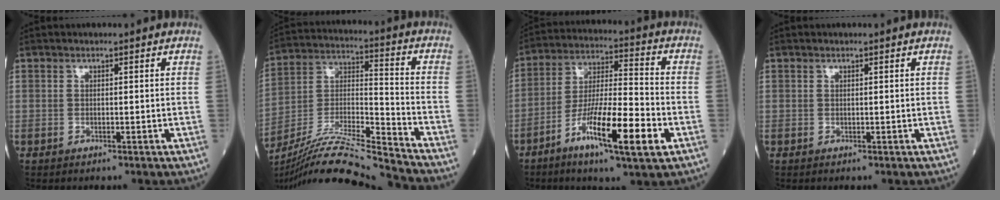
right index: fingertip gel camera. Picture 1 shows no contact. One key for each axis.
{"total": 18.4, "fx": -16.9, "fy": -1.6, "fz": 7.1, "tx": -0.142, "ty": 0.004, "tz": -0.303}
{"total": 14.8, "fx": -6.6, "fy": 1.5, "fz": 13.1, "tx": -0.238, "ty": -0.014, "tz": -0.118}
{"total": 0.0}